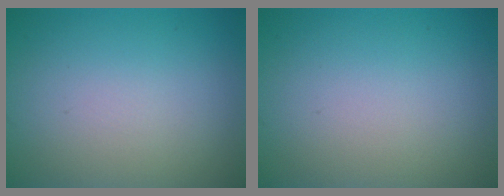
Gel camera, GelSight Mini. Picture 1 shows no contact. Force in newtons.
{"total": 0.0}